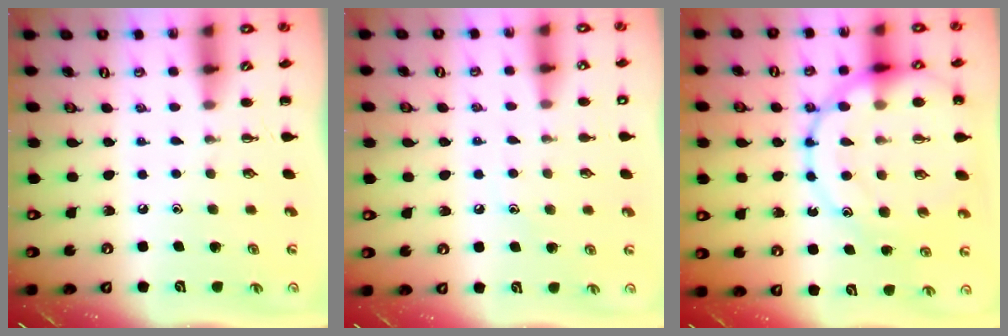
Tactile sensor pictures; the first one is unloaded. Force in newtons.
{"total": 7.7, "press": 7.5, "slide": 1.7}
{"total": 22.8, "press": 22.7, "slide": 2.9}